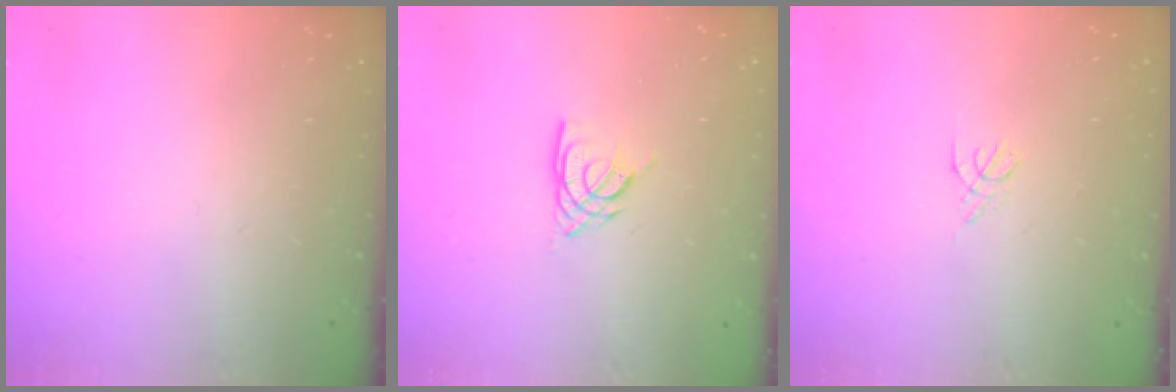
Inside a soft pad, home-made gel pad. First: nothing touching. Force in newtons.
{"total": 4.7, "press": 4.7, "slide": 0.4}
{"total": 1.8, "press": 1.7, "slide": 0.5}